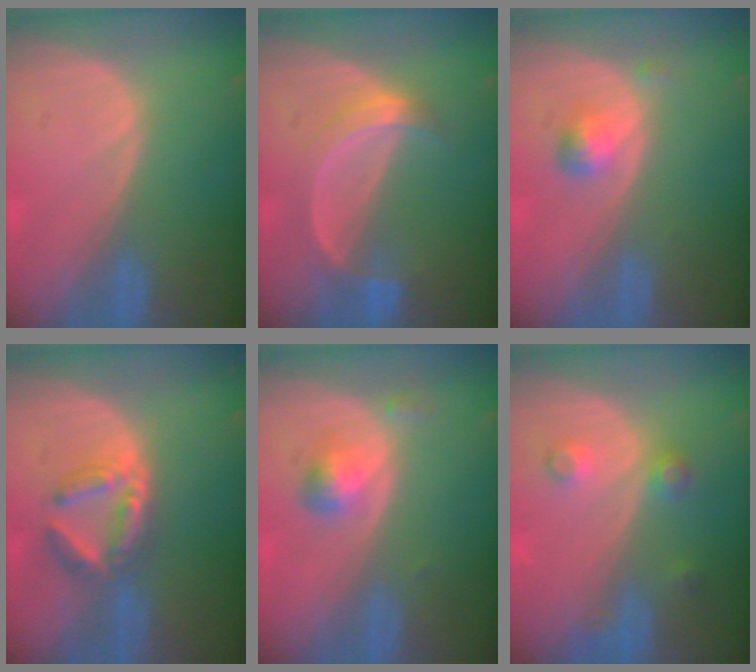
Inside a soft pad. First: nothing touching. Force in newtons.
{"total": 5.0, "press": 5.0, "slide": 0.6}
{"total": 2.4, "press": 2.4, "slide": 0.2}
{"total": 6.0, "press": 5.7, "slide": 1.7}
{"total": 3.1, "press": 3.1, "slide": 0.2}
{"total": 3.5, "press": 3.2, "slide": 1.4}